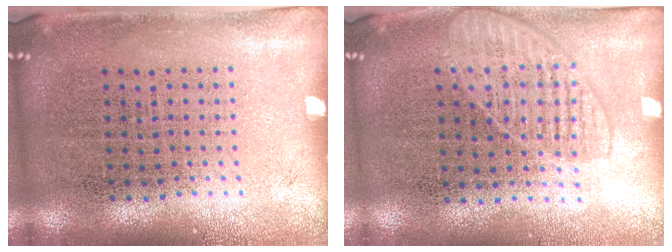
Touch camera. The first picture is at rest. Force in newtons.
{"total": 1.3, "press": 1.2, "slide": 0.6}